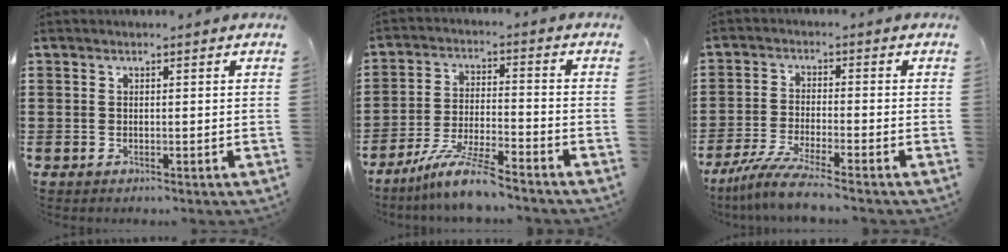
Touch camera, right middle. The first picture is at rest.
{"total": 8.4, "force": [-7.1, 0.1, 4.4], "torque": [-0.098, -0.011, -0.140]}
{"total": 6.0, "force": [-5.1, -0.2, 3.2], "torque": [-0.078, -0.021, -0.102]}